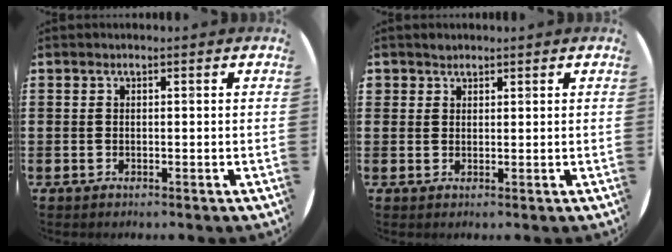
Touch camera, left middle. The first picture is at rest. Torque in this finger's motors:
{"motor_torque": [0.29, -0.25, -0.01, 0.00]}